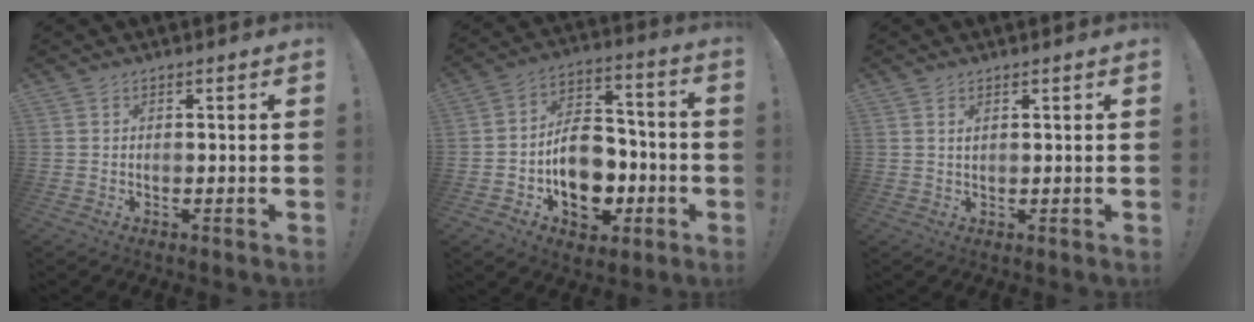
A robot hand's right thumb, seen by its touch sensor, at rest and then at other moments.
{"total": 15.3, "force": [-4.7, 11.2, 9.4], "torque": [-0.148, 0.033, -0.071]}
{"total": 1.1, "force": [0.5, 0.5, 0.8], "torque": [-0.010, -0.003, 0.008]}